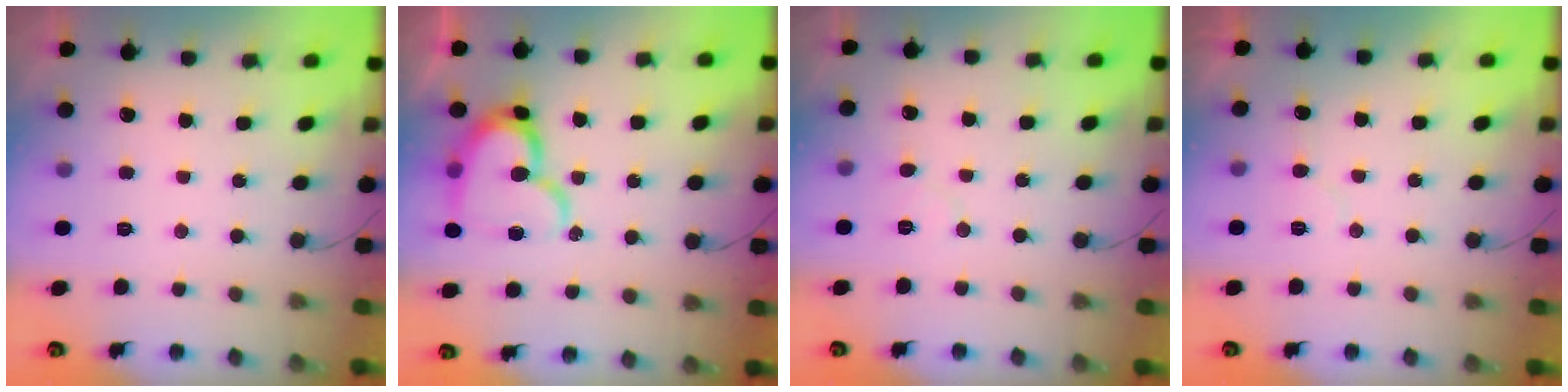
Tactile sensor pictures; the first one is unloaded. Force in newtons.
{"total": 15.6, "press": 15.5, "slide": 1.4}
{"total": 3.8, "press": 3.8, "slide": 0.4}
{"total": 5.6, "press": 5.6, "slide": 0.5}